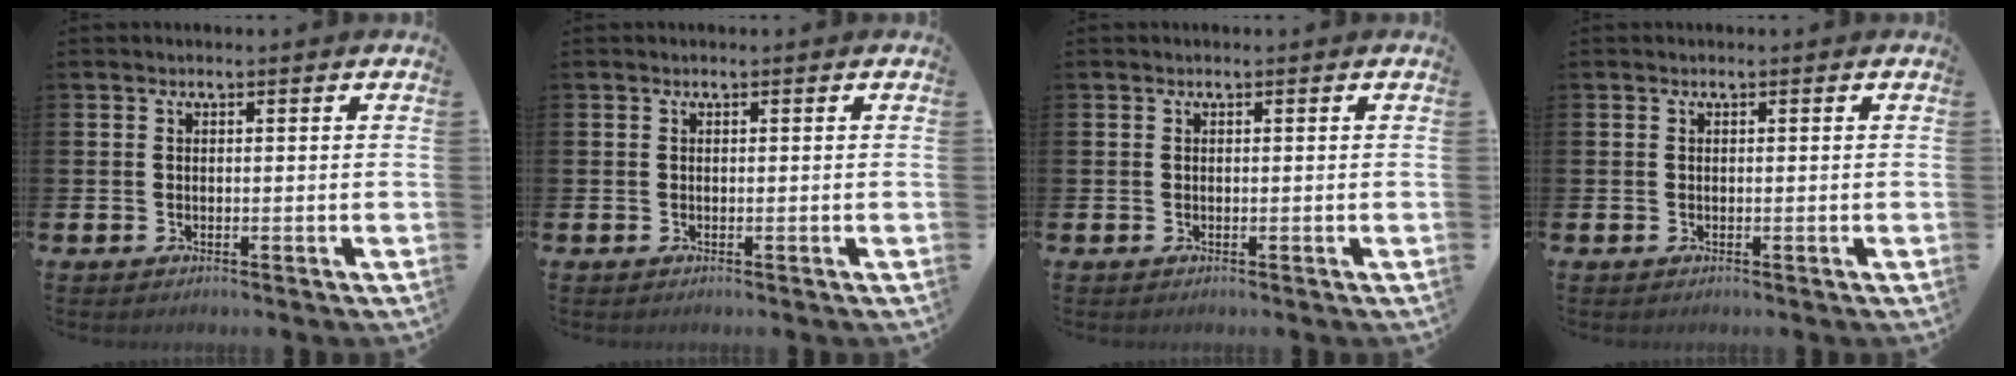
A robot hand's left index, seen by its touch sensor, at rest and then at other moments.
{"total": 0.0}
{"total": 0.0}
{"total": 0.0}